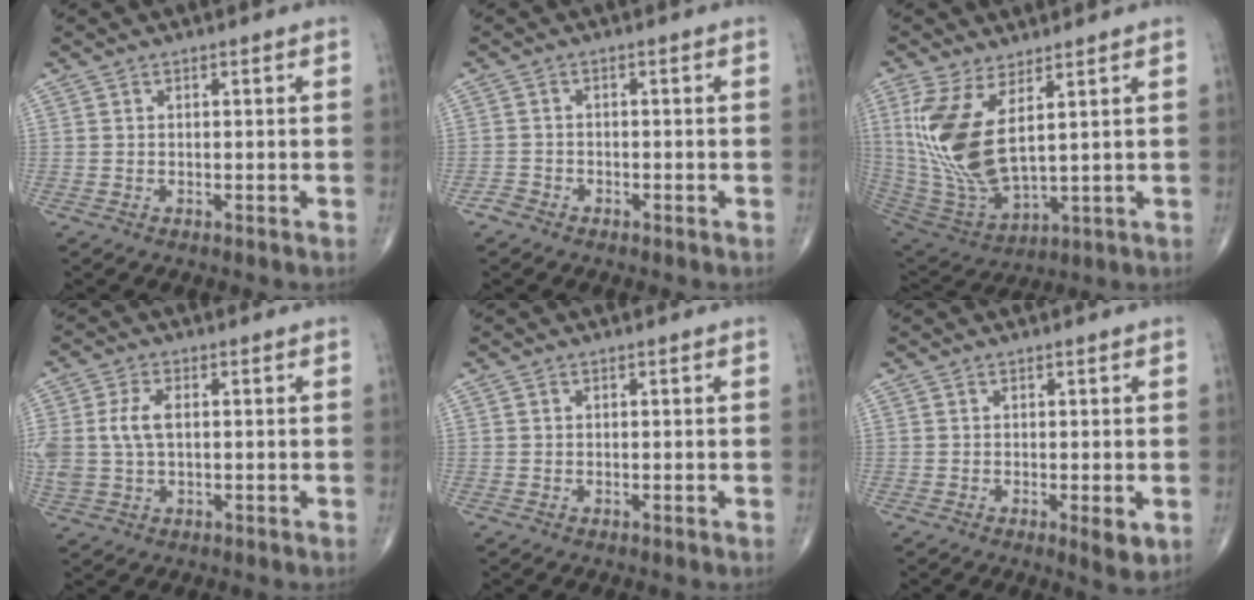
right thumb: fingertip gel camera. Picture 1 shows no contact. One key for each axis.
{"total": 1.7, "fx": -1.3, "fy": 1.1, "fz": 0.1, "tx": 0.000, "ty": 0.006, "tz": -0.031}
{"total": 15.3, "fx": 4.7, "fy": 6.3, "fz": 13.2, "tx": -0.281, "ty": -0.032, "tz": 0.110}
{"total": 7.4, "fx": 0.8, "fy": 4.4, "fz": 5.9, "tx": -0.143, "ty": 0.009, "tz": 0.019}
{"total": 0.0}
{"total": 3.1, "fx": -0.5, "fy": 0.7, "fz": 3.0, "tx": -0.042, "ty": -0.011, "tz": -0.007}